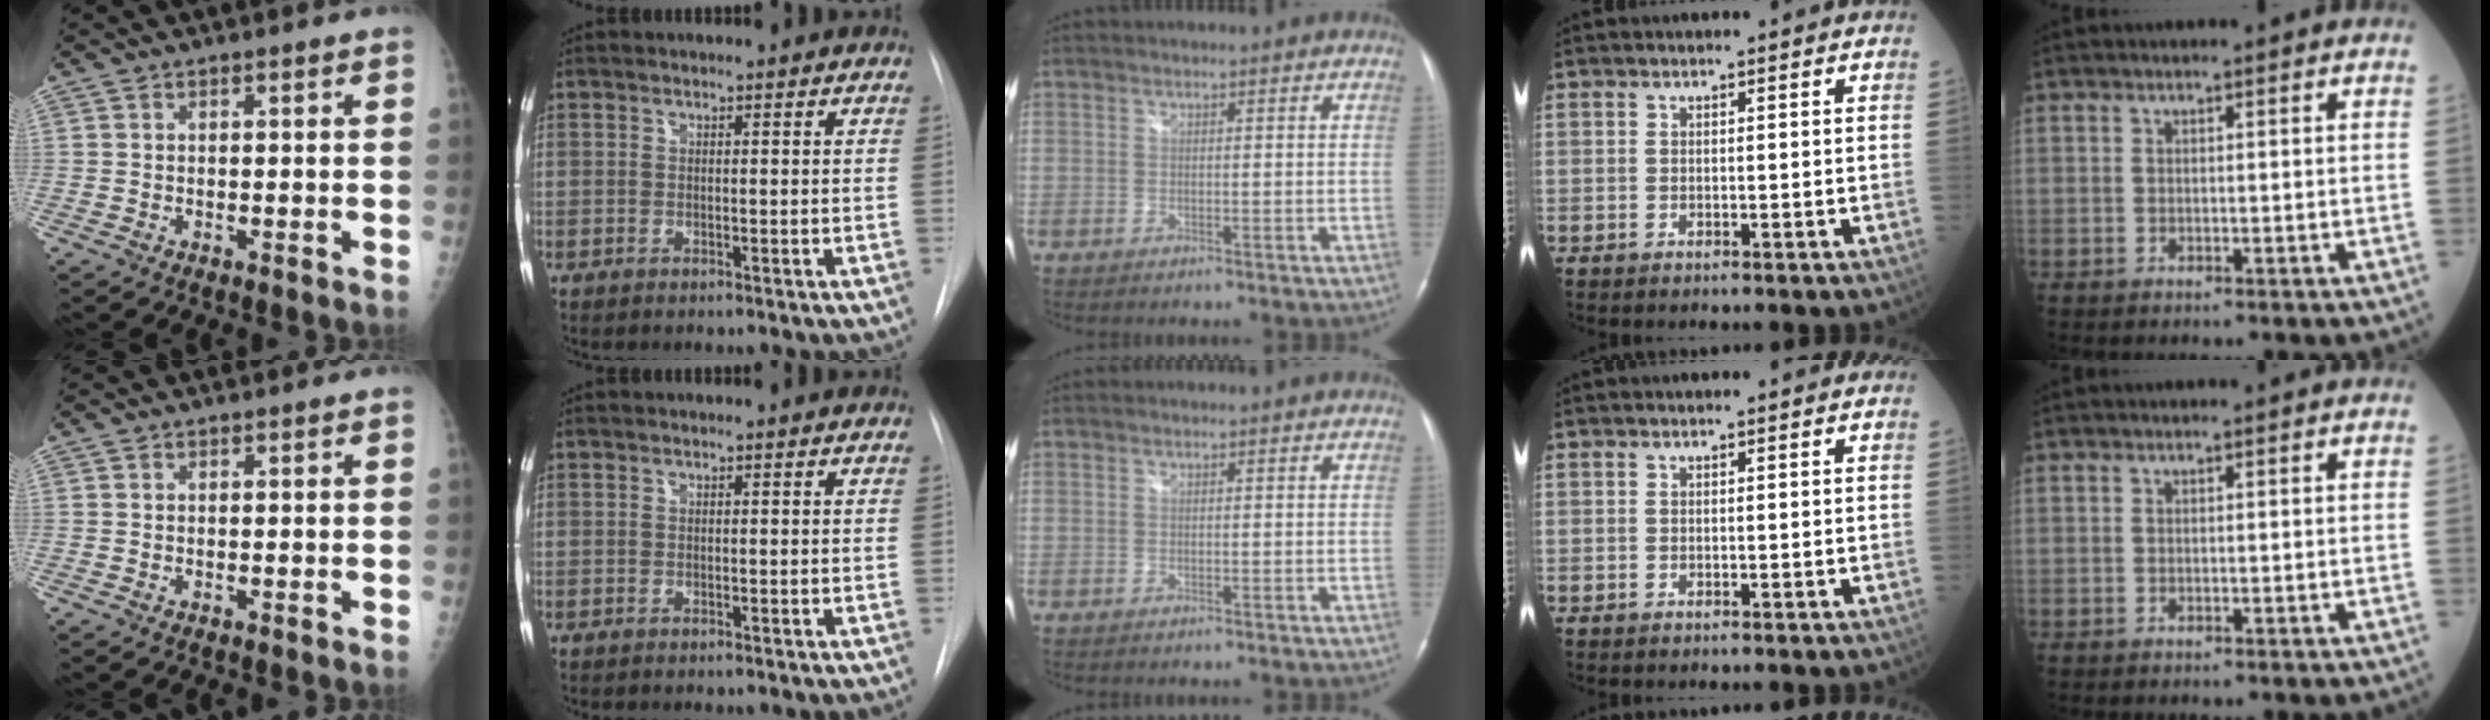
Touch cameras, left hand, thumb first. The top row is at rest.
{}